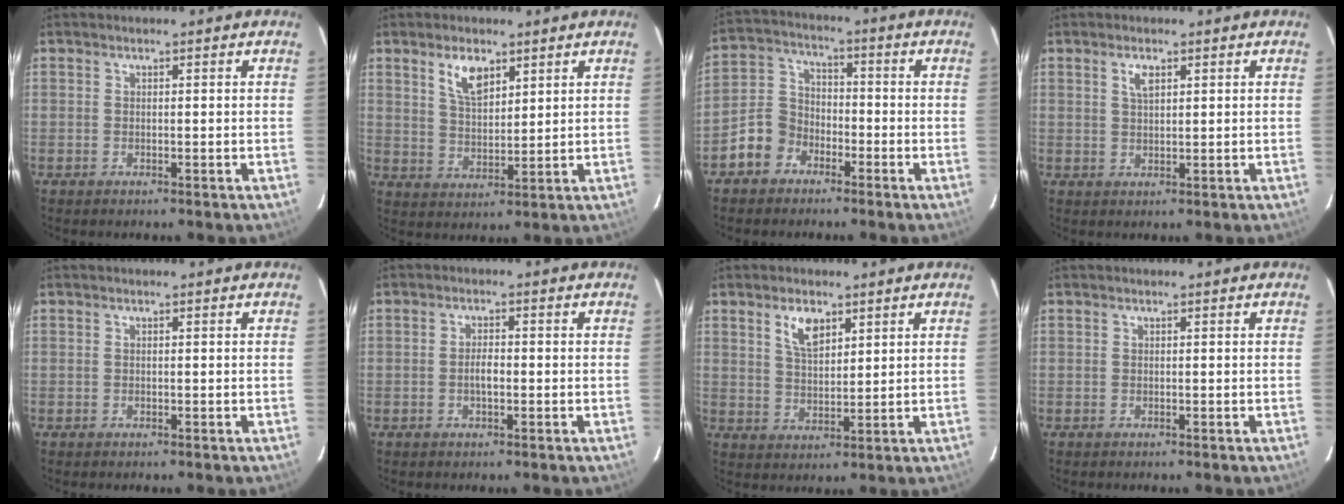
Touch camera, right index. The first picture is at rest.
{"total": 6.4, "force": [3.8, 3.0, 4.2], "torque": [-0.076, 0.005, 0.075]}
{"total": 7.6, "force": [-4.5, 5.7, 2.1], "torque": [-0.052, 0.031, -0.086]}
{"total": 2.5, "force": [1.2, 1.1, 1.9], "torque": [-0.035, 0.003, 0.023]}
{"total": 0.0}
{"total": 2.4, "force": [-0.6, 1.0, 2.1], "torque": [-0.039, 0.001, -0.011]}
{"total": 5.6, "force": [3.2, 2.7, 3.8], "torque": [-0.068, 0.004, 0.062]}
{"total": 0.0}